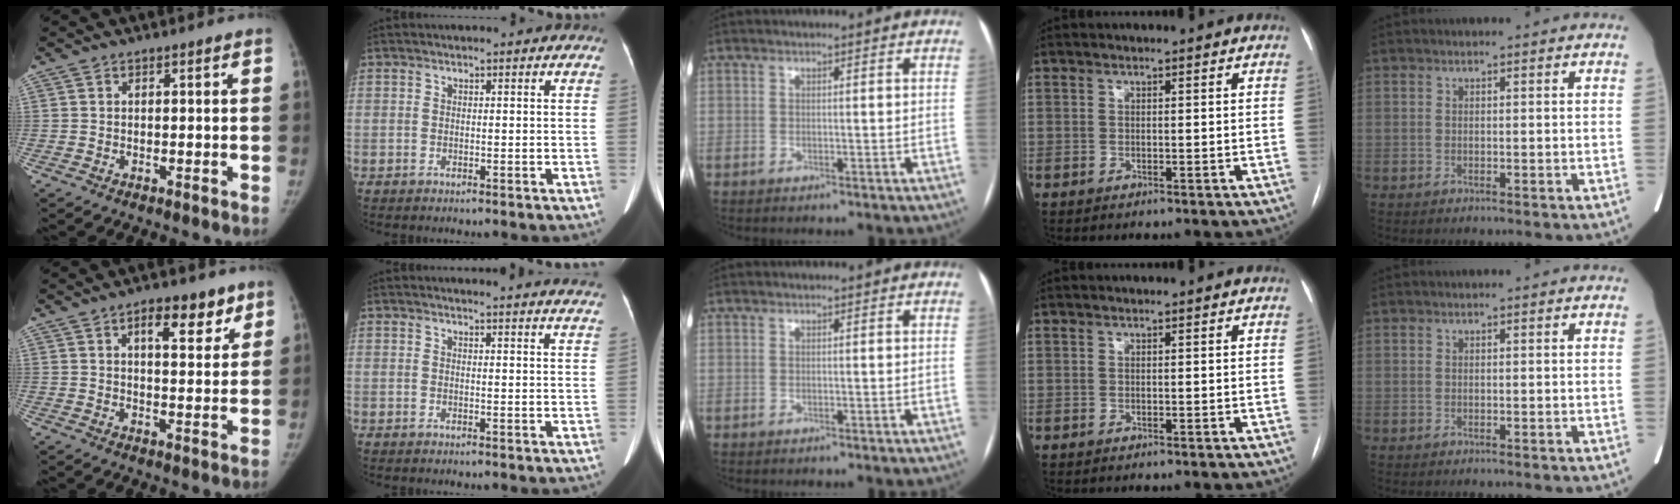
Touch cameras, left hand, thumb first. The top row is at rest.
{"thumb": {"total": 8.4, "force": [4.7, 3.8, 5.8], "torque": [-0.054, -0.022, 0.066]}, "index": {"total": 13.3, "force": [13.0, 0.2, 2.8], "torque": [-0.022, -0.046, 0.126]}}